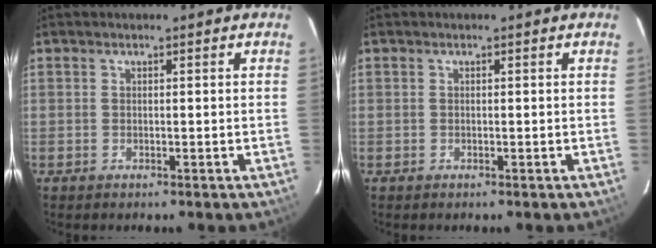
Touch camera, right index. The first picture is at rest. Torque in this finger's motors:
{"motor_torque": [0.10, 0.06, 0.03, -0.01]}